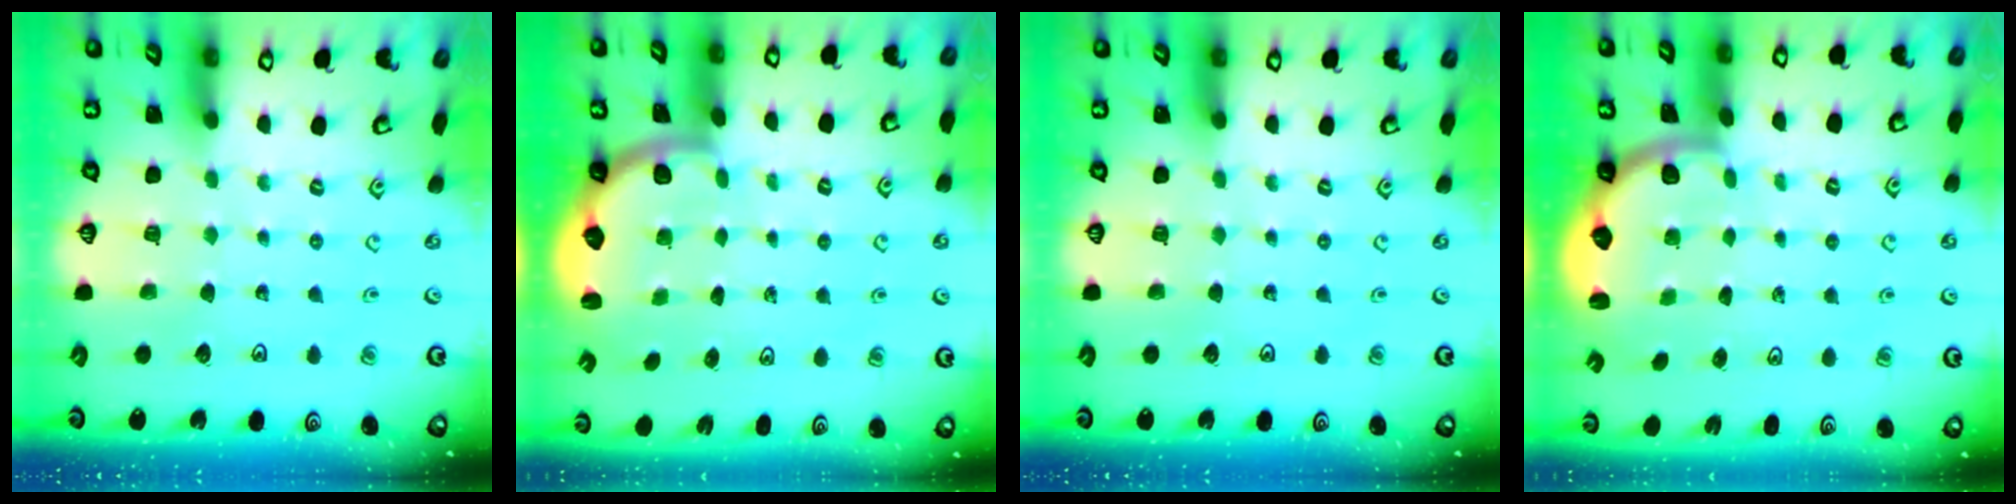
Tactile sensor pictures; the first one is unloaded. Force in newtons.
{"total": 2.3, "press": 2.0, "slide": 1.2}
{"total": 0.0}
{"total": 2.3, "press": 2.0, "slide": 1.2}